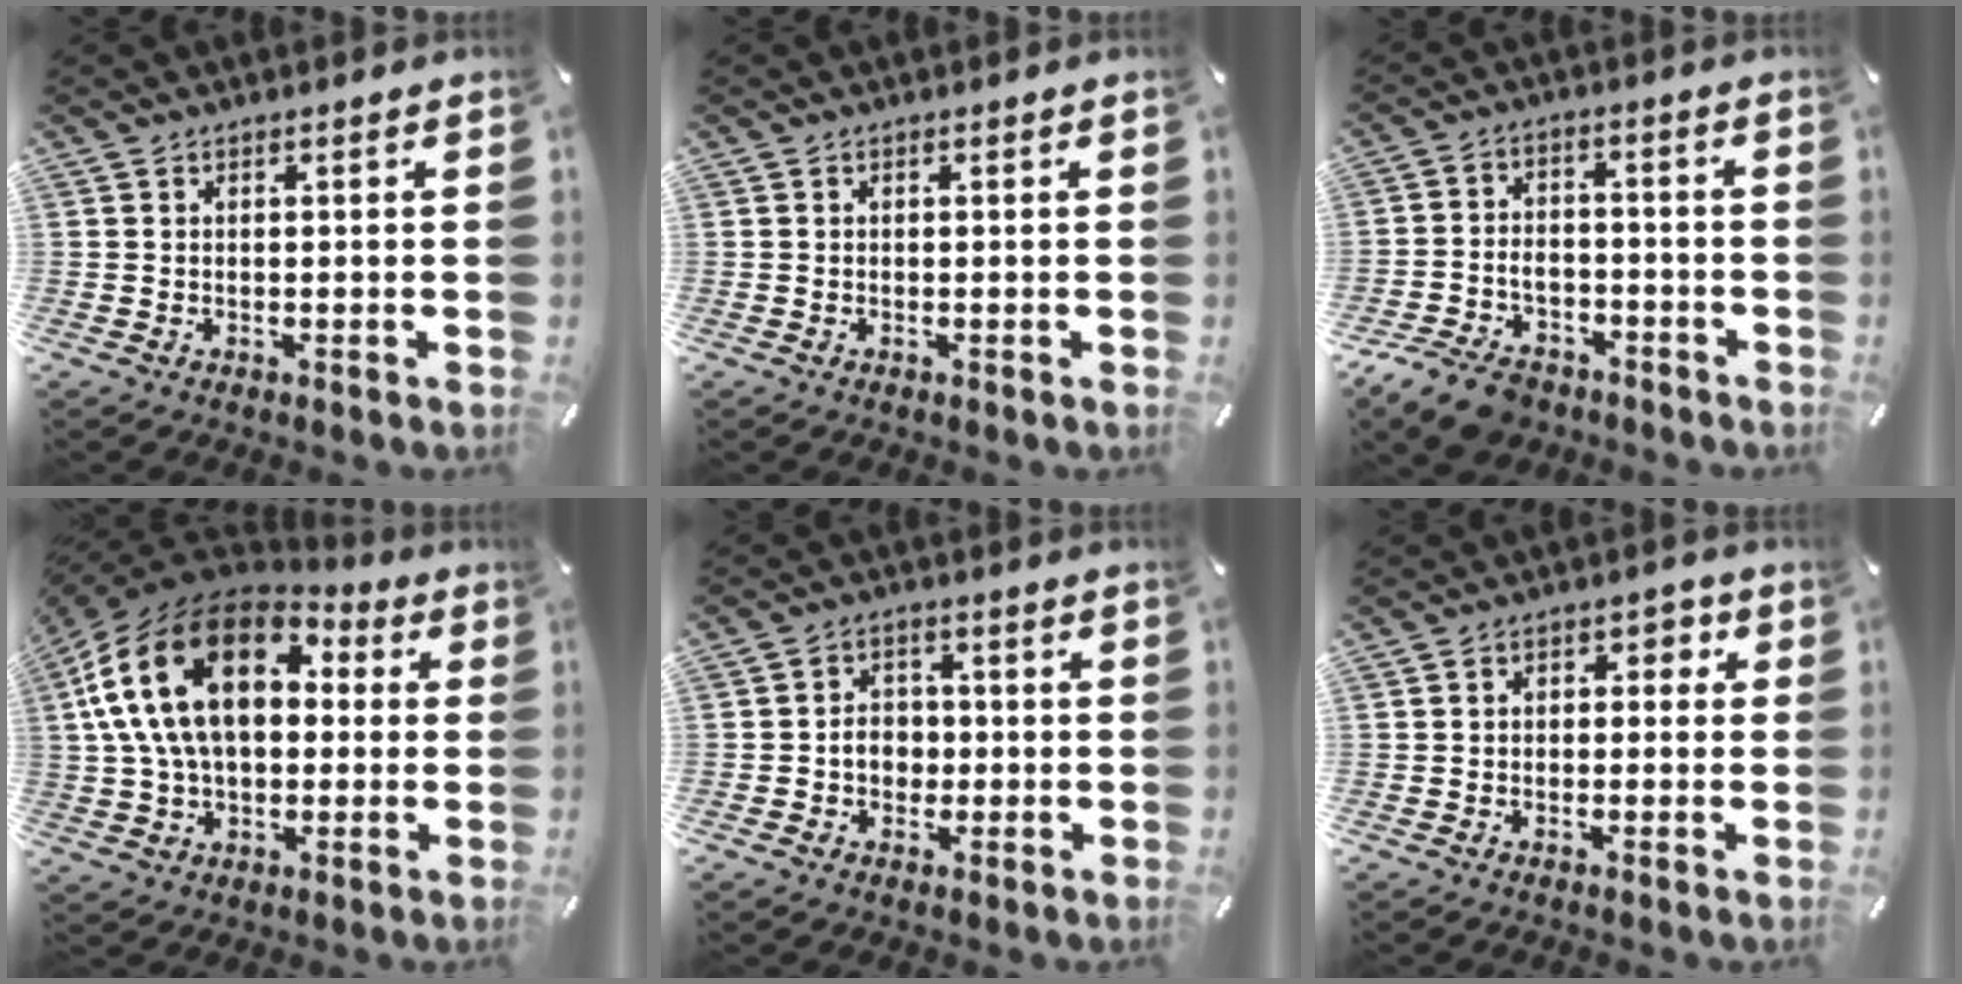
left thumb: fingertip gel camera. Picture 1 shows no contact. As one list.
[{"total": 0.0}, {"total": 8.0, "force": [-5.5, 5.0, 2.7], "torque": [-0.051, 0.037, -0.101]}, {"total": 22.7, "force": [5.3, 14.8, 16.4], "torque": [-0.332, 0.000, 0.080]}, {"total": 5.4, "force": [-1.0, 4.7, 2.6], "torque": [-0.033, 0.007, -0.019]}, {"total": 3.6, "force": [-1.2, 2.8, 1.8], "torque": [-0.027, 0.016, -0.028]}]